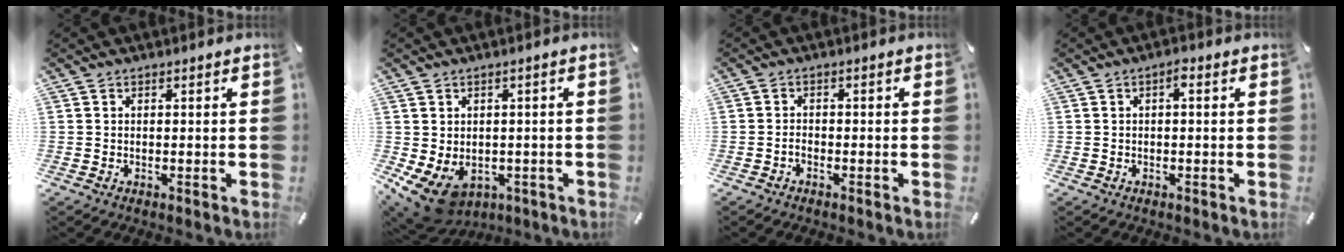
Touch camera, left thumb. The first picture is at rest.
{"total": 8.0, "force": [-3.3, 5.9, 4.2], "torque": [-0.095, 0.005, -0.058]}
{"total": 1.6, "force": [-1.0, 0.8, 1.0], "torque": [-0.020, 0.004, -0.020]}
{"total": 1.7, "force": [0.0, 0.5, 1.6], "torque": [-0.033, 0.007, -0.002]}